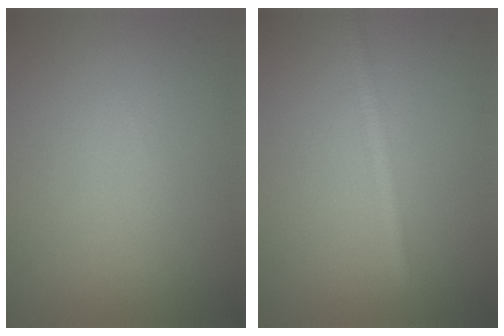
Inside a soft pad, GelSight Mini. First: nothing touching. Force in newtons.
{"total": 1.8, "press": 1.8, "slide": 0.1}